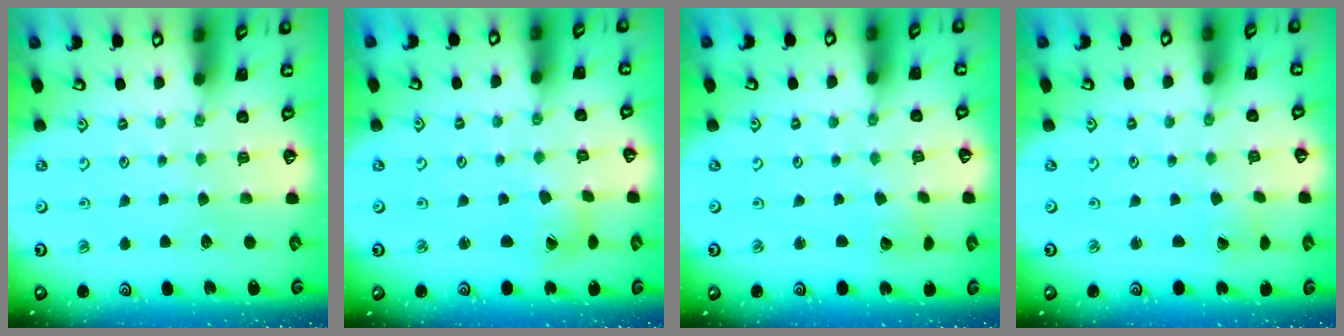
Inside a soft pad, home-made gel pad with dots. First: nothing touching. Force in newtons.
{"total": 3.0, "press": 3.0, "slide": 0.4}
{"total": 2.4, "press": 2.4, "slide": 0.3}
{"total": 1.2, "press": 1.2, "slide": 0.1}